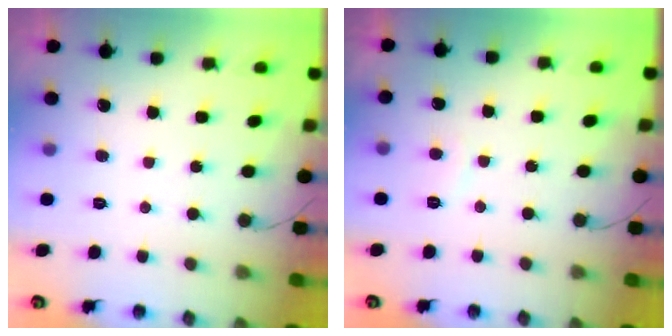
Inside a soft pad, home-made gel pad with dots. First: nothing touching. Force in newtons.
{"total": 2.0, "press": 1.9, "slide": 0.6}